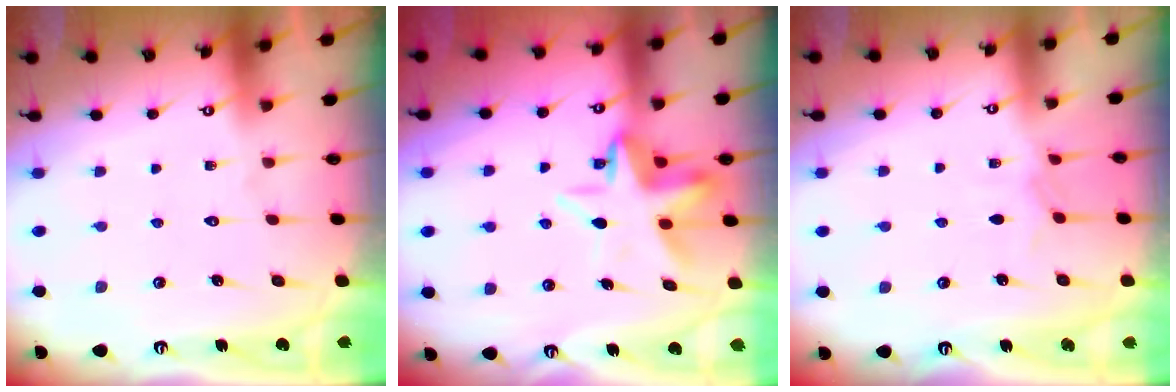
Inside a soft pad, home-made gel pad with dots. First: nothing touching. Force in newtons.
{"total": 7.7, "press": 7.2, "slide": 2.8}
{"total": 5.2, "press": 5.1, "slide": 0.6}